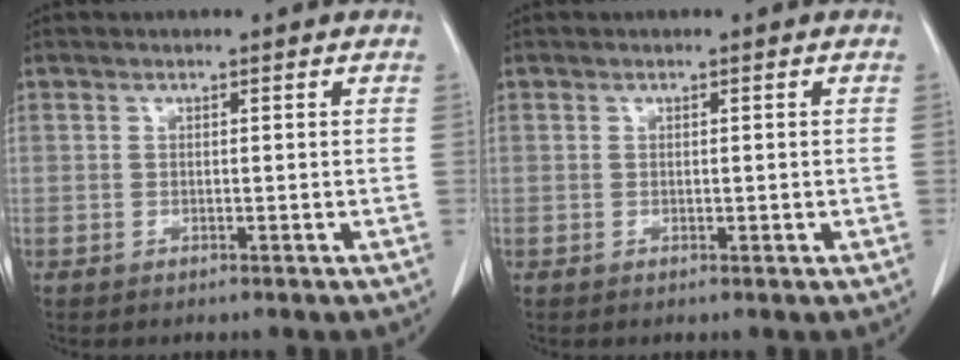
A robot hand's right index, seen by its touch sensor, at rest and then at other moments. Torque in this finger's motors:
{"motor_torque": [-0.20, 0.41, -0.02, 0.00]}